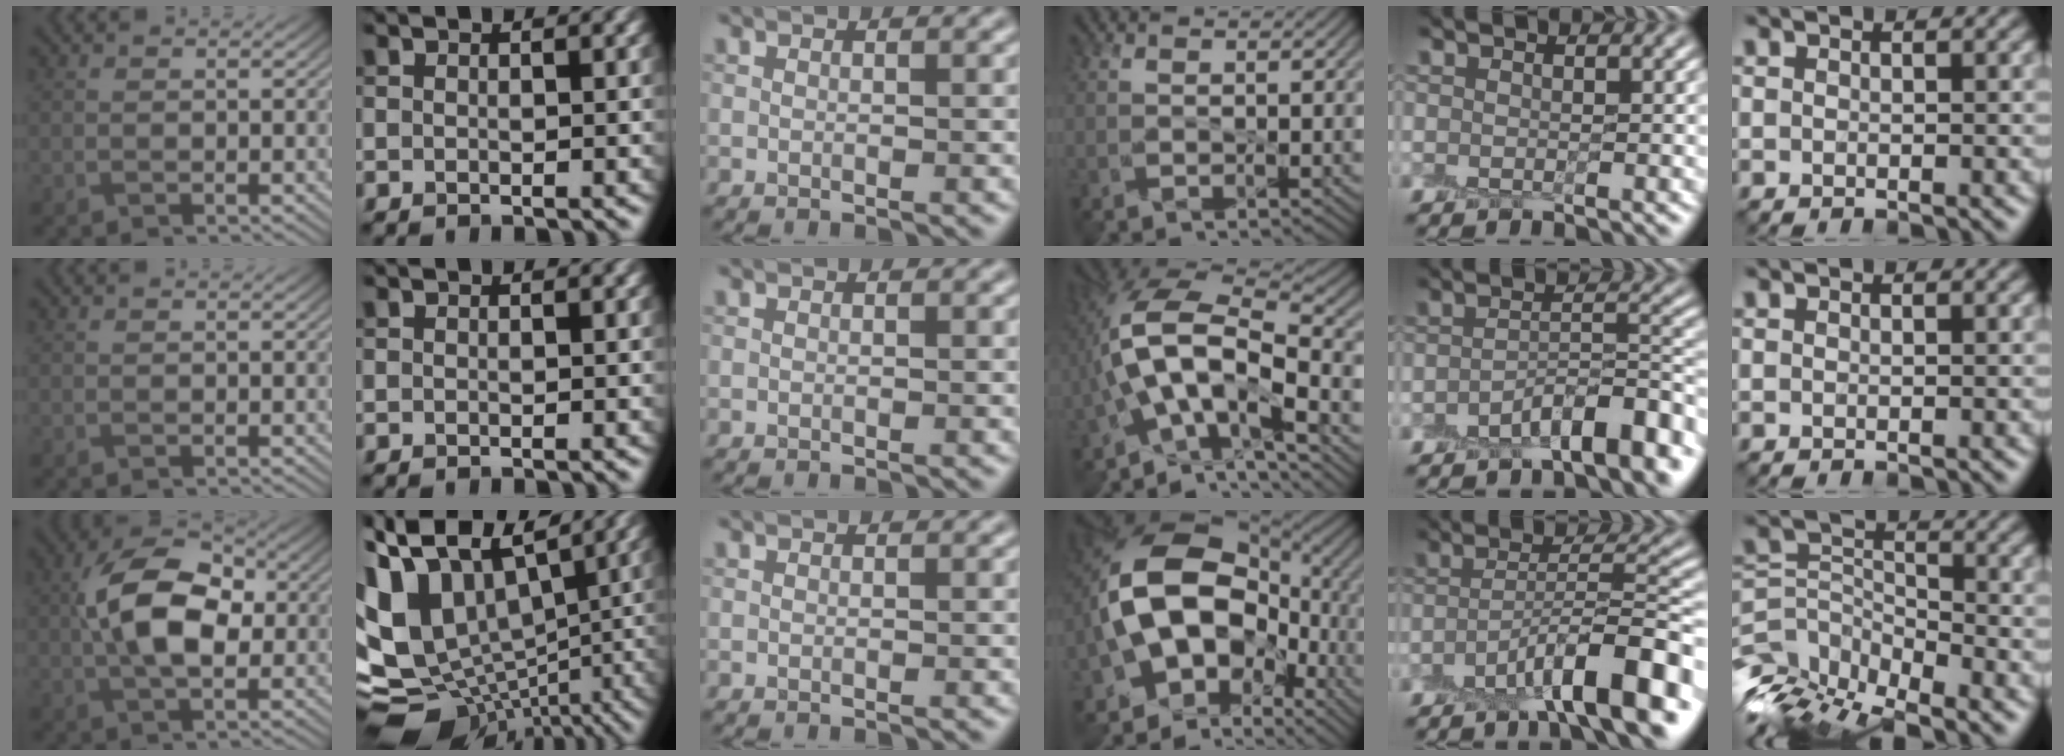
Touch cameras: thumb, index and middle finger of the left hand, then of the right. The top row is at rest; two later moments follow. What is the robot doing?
{"motion": "peel", "object": "plastic screen protector"}